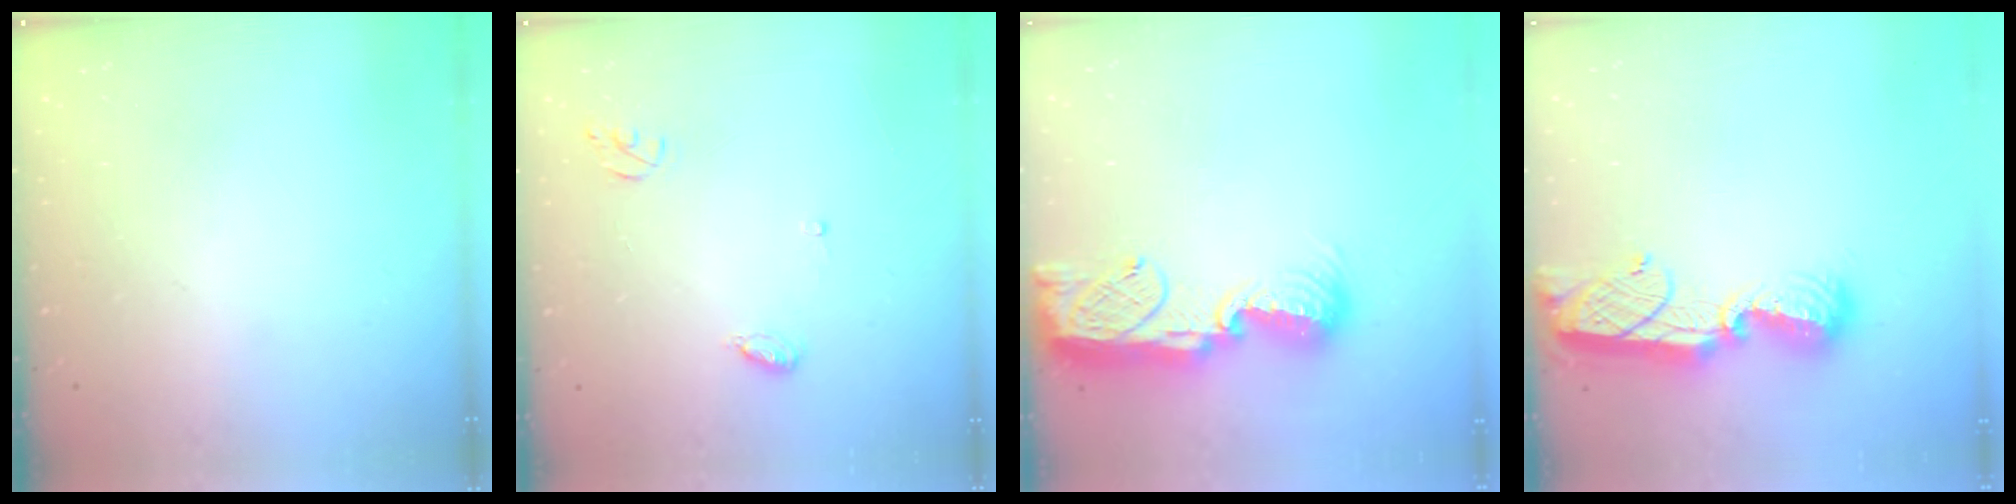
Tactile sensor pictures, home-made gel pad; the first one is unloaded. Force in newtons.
{"total": 5.1, "press": 5.1, "slide": 0.4}
{"total": 13.6, "press": 13.4, "slide": 2.3}
{"total": 12.7, "press": 12.7, "slide": 1.0}